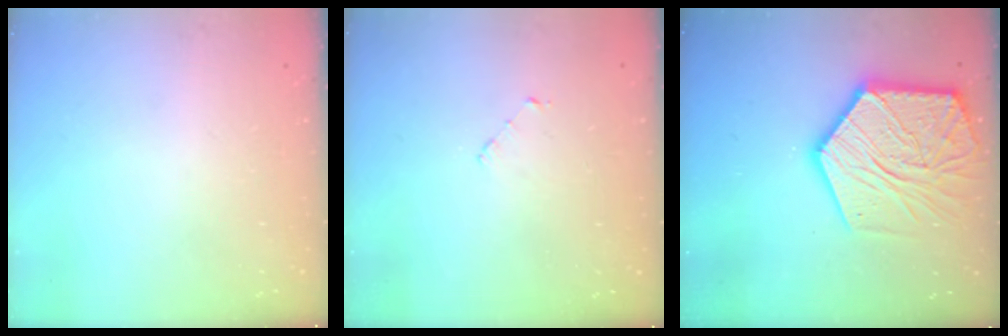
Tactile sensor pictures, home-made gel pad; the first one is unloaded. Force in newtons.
{"total": 2.5, "press": 2.5, "slide": 0.2}
{"total": 21.9, "press": 21.8, "slide": 1.7}